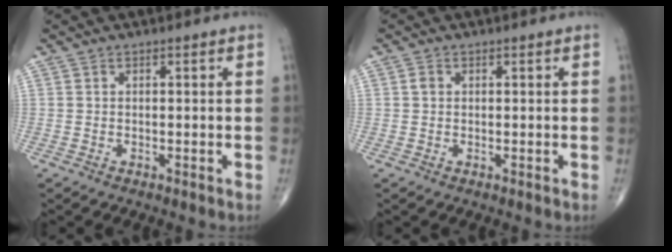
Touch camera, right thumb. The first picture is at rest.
{"total": 1.0, "force": [0.2, 0.8, 0.5], "torque": [-0.008, 0.001, 0.002]}